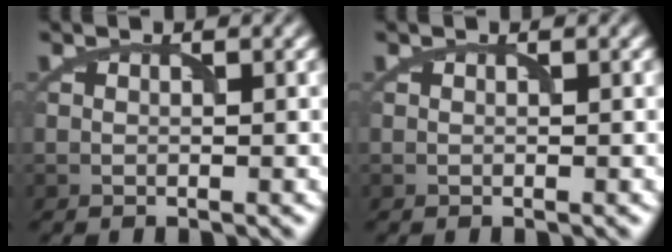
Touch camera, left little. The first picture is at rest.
{"total": 0.0}